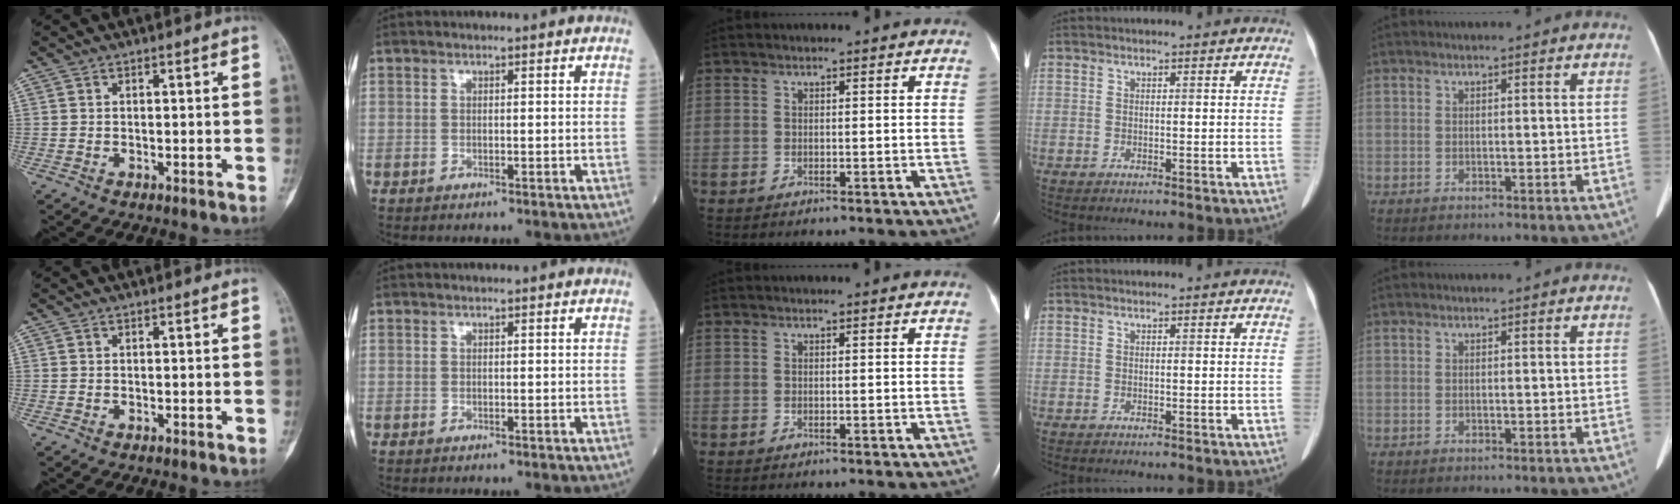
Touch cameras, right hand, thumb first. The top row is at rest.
{}